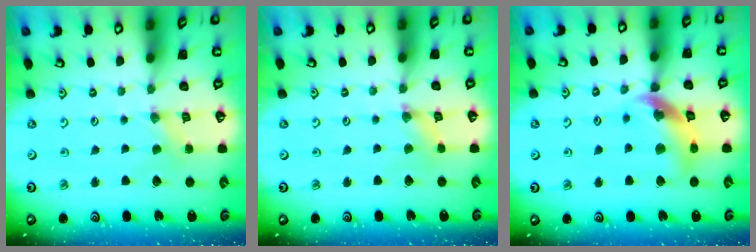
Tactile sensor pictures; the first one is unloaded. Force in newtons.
{"total": 1.0, "press": 1.0, "slide": 0.3}
{"total": 14.2, "press": 14.1, "slide": 1.9}